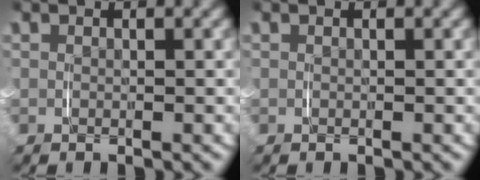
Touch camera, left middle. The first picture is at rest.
{"total": 0.0}